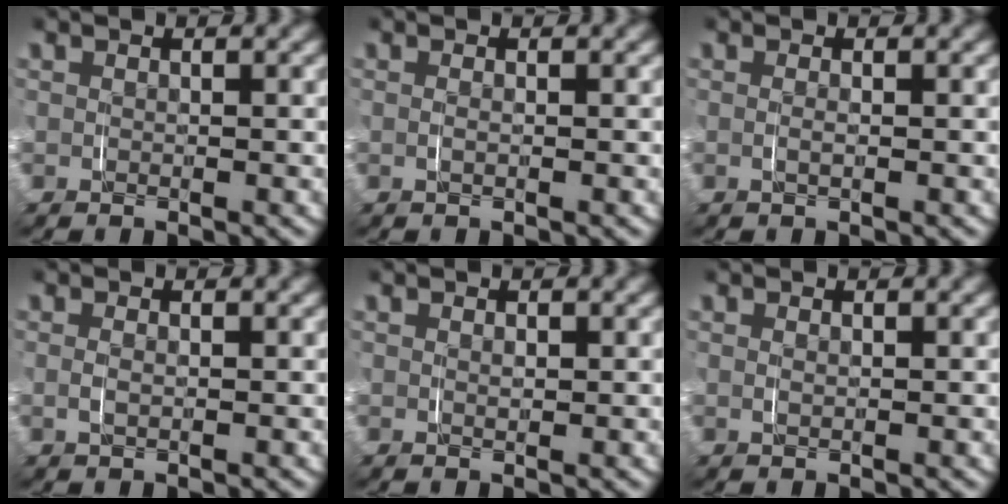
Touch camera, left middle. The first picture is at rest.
{"total": 1.1, "force": [0.2, -1.1, -0.3], "torque": [0.015, 0.003, 0.004]}
{"total": 1.4, "force": [0.3, -1.3, -0.4], "torque": [0.017, 0.004, 0.005]}
{"total": 1.7, "force": [0.5, -1.6, -0.5], "torque": [0.024, 0.004, 0.009]}
{"total": 0.6, "force": [0.4, -0.3, -0.2], "torque": [0.011, 0.002, 0.007]}
{"total": 1.3, "force": [0.5, -1.1, -0.4], "torque": [0.019, 0.004, 0.011]}